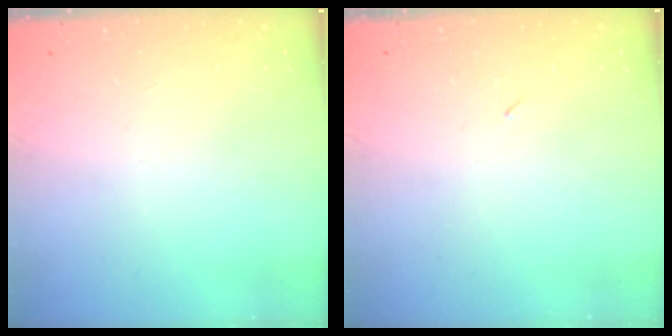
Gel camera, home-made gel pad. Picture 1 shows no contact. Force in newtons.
{"total": 2.1, "press": 1.9, "slide": 1.0}